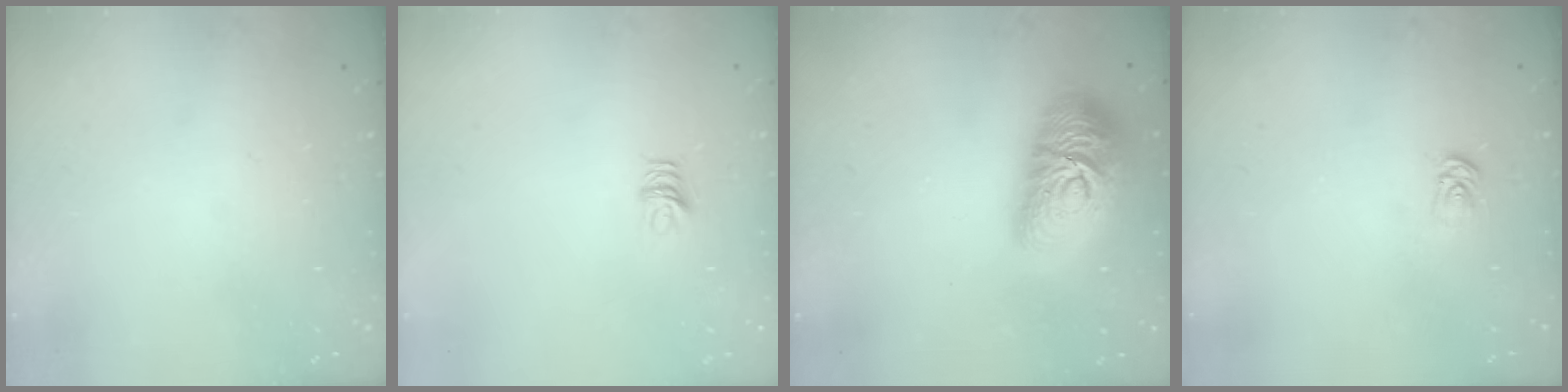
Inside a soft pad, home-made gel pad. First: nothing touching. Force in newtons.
{"total": 5.1, "press": 5.1, "slide": 0.5}
{"total": 18.4, "press": 18.4, "slide": 1.1}
{"total": 2.0, "press": 2.0, "slide": 0.3}